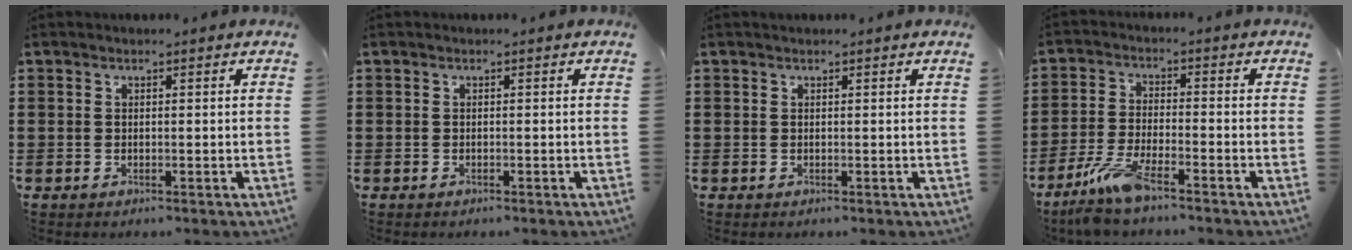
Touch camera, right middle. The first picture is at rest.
{"total": 0.0}
{"total": 0.0}
{"total": 7.0, "force": [-5.2, 1.1, 4.6], "torque": [-0.111, -0.016, -0.102]}